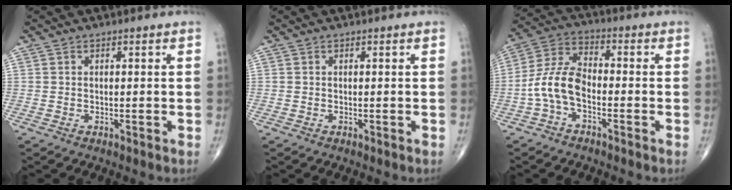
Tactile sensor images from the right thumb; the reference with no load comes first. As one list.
[{"total": 0.0}, {"total": 8.7, "force": [-2.7, 4.8, 6.7], "torque": [-0.136, 0.035, -0.062]}]